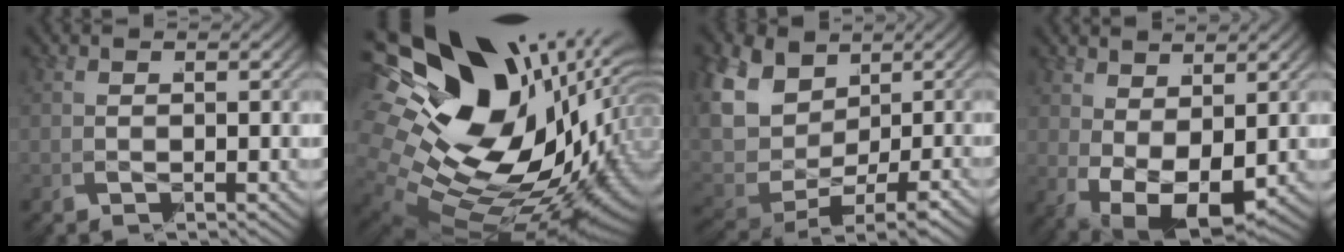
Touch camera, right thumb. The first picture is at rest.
{"total": 25.3, "force": [-0.8, 17.3, 18.5], "torque": [-0.316, -0.030, -0.006]}
{"total": 9.7, "force": [1.1, 7.5, 6.0], "torque": [-0.170, -0.023, 0.030]}
{"total": 7.2, "force": [-1.9, 4.8, 5.1], "torque": [-0.100, -0.035, -0.017]}